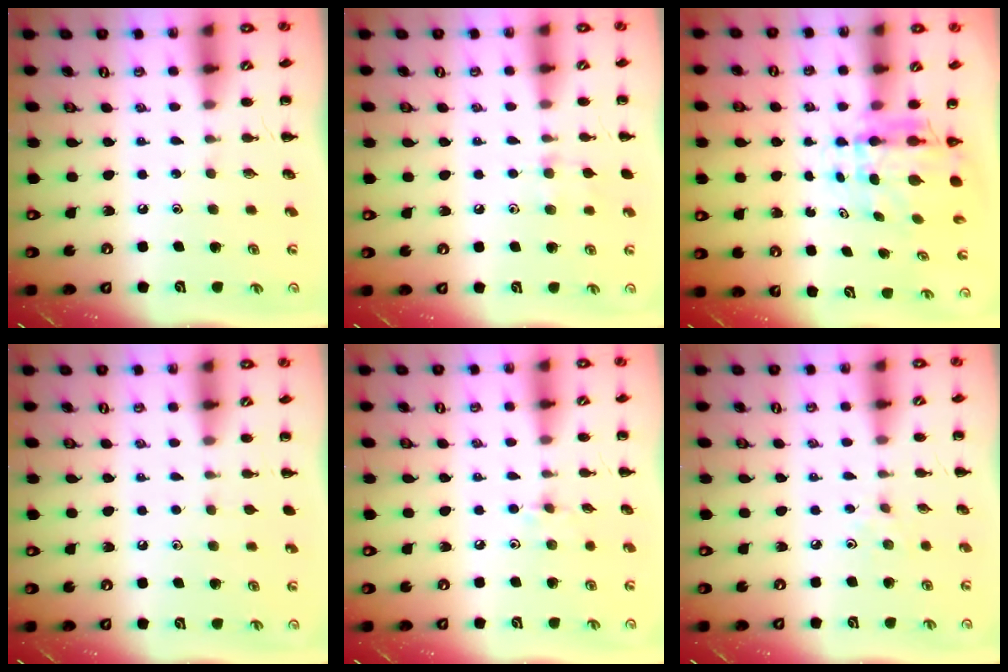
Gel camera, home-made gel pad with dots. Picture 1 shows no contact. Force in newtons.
{"total": 7.0, "press": 6.7, "slide": 2.1}
{"total": 5.8, "press": 5.6, "slide": 1.6}
{"total": 1.5, "press": 1.3, "slide": 0.7}
{"total": 4.6, "press": 4.2, "slide": 1.7}
{"total": 2.7, "press": 2.5, "slide": 0.9}